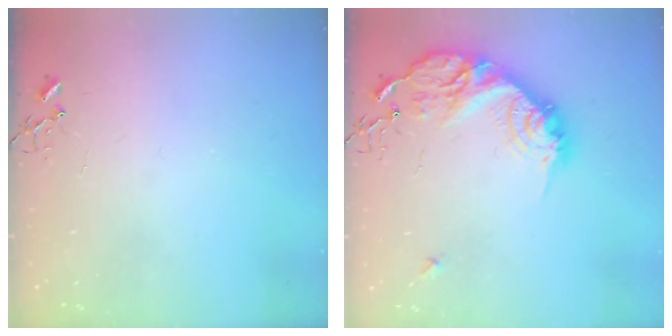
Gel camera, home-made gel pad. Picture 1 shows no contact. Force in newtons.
{"total": 19.9, "press": 19.9, "slide": 1.4}